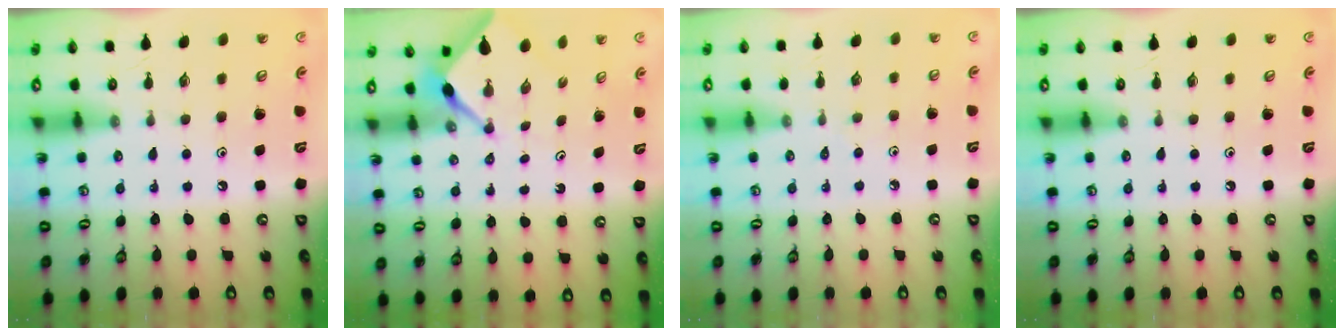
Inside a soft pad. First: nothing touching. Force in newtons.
{"total": 2.2, "press": 2.2, "slide": 0.2}
{"total": 3.3, "press": 3.3, "slide": 0.6}
{"total": 0.0}